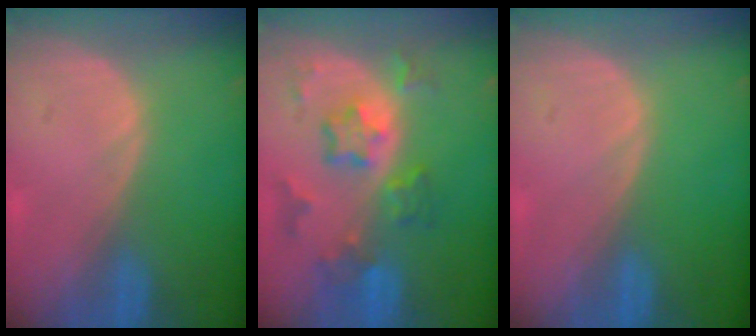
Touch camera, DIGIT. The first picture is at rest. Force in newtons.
{"total": 8.0, "press": 7.0, "slide": 3.9}
{"total": 0.0}